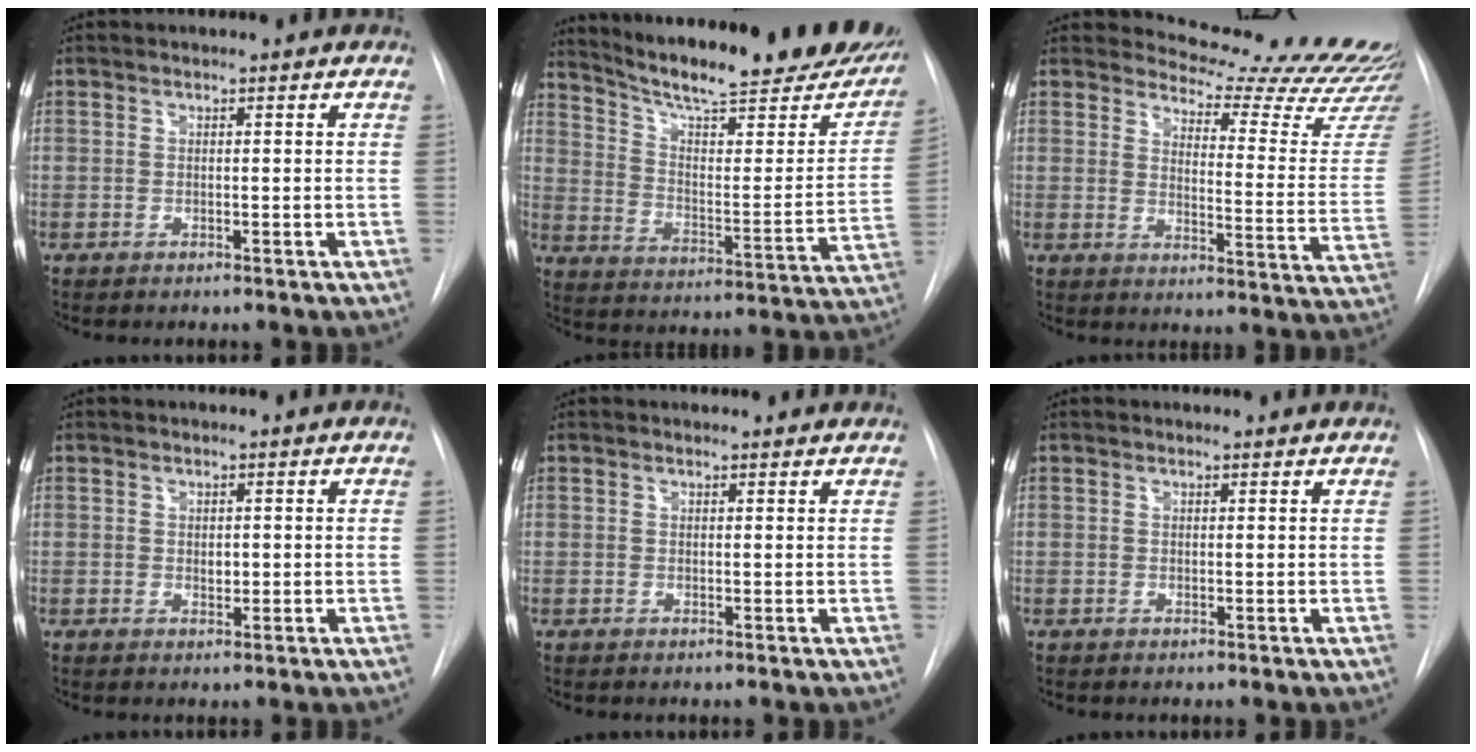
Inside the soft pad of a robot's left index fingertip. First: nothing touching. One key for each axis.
{"total": 29.1, "fx": 24.6, "fy": 4.8, "fz": 14.8, "tx": -0.222, "ty": -0.058, "tz": 0.325}
{"total": 19.1, "fx": 18.7, "fy": 0.8, "fz": 3.8, "tx": -0.044, "ty": -0.148, "tz": 0.201}
{"total": 1.1, "fx": 0.2, "fy": 0.7, "fz": 0.7, "tx": -0.010, "ty": -0.002, "tz": 0.005}
{"total": 3.3, "fx": 3.2, "fy": 0.7, "fz": 0.3, "tx": -0.008, "ty": 0.011, "tz": 0.030}
{"total": 2.6, "fx": 2.6, "fy": 0.4, "fz": 0.2, "tx": -0.010, "ty": 0.011, "tz": 0.024}